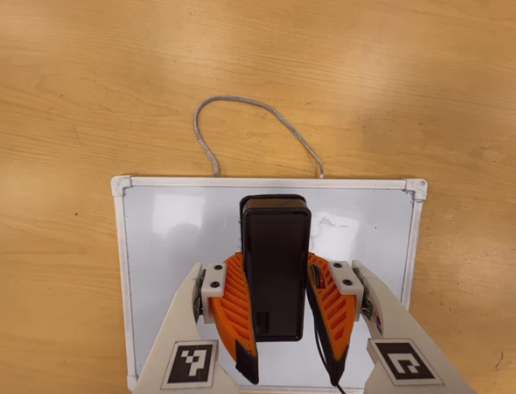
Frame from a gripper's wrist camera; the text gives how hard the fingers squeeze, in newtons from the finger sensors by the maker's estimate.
{"total": 8.1, "left": 6.5, "right": 9.7}